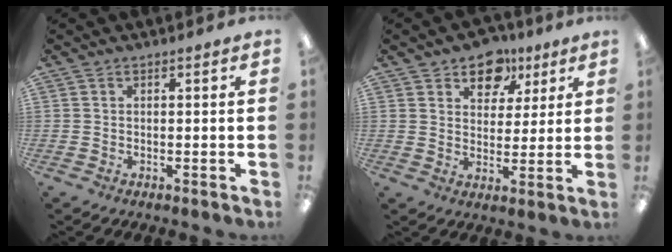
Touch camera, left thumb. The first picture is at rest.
{"total": 9.2, "force": [5.8, 6.4, 3.1], "torque": [-0.032, -0.032, 0.103]}